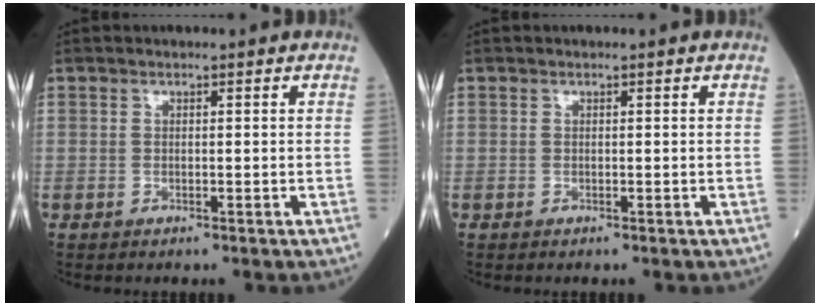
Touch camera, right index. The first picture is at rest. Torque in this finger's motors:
{"motor_torque": [0.00, 0.00, 0.00, 0.01]}